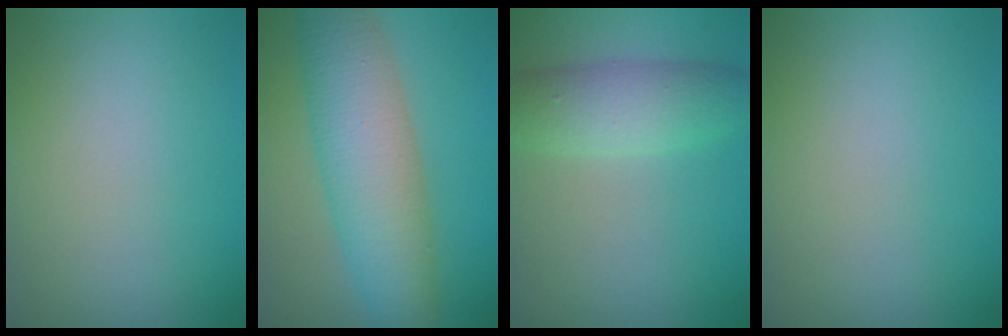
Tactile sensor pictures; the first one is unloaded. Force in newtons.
{"total": 7.9, "press": 7.9, "slide": 0.2}
{"total": 4.5, "press": 4.5, "slide": 0.1}
{"total": 0.0}